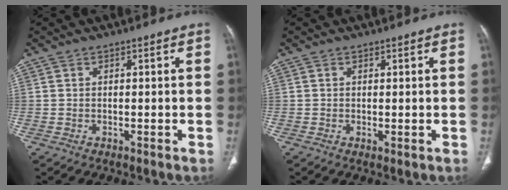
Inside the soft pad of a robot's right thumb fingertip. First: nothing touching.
{"total": 0.7, "force": [0.0, 0.2, 0.6], "torque": [-0.017, -0.005, 0.001]}